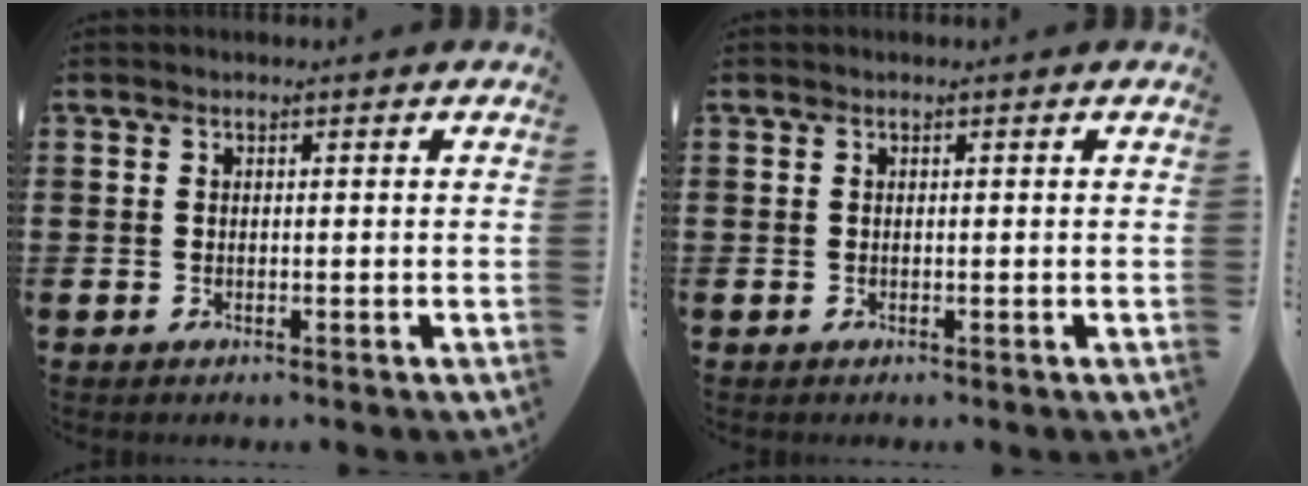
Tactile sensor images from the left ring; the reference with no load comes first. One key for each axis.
{"total": 0.0}